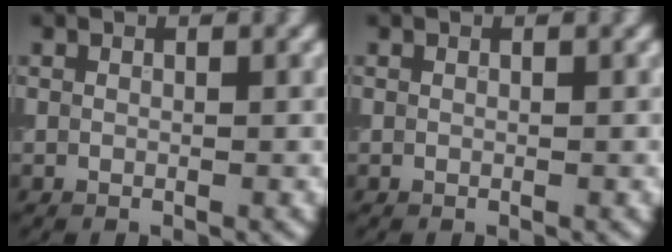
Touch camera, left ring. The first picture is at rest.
{"total": 0.0}